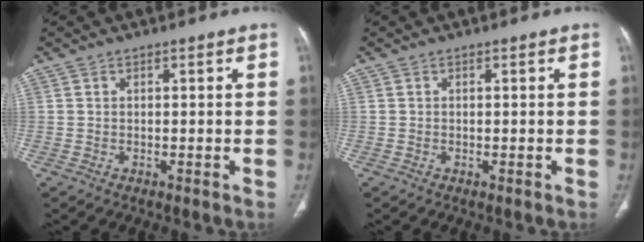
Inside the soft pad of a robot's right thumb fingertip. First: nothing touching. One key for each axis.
{"total": 0.0}